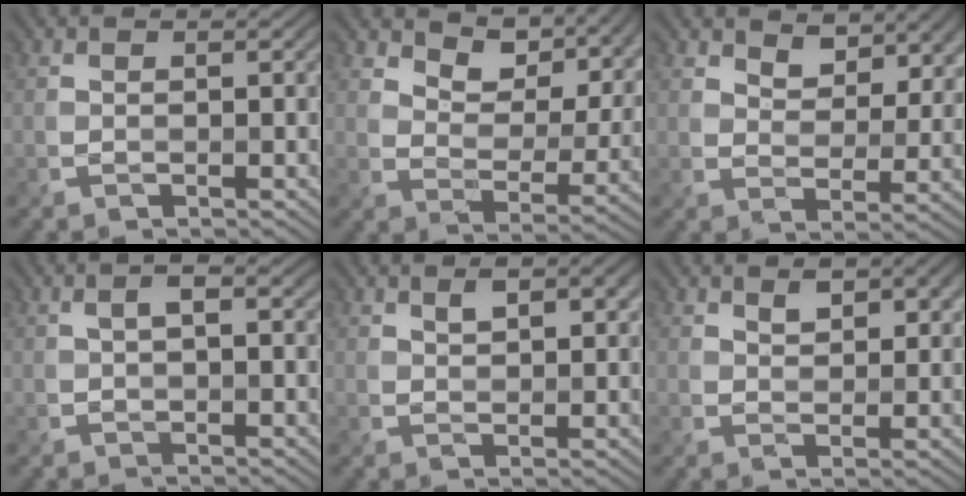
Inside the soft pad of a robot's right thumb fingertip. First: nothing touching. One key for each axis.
{"total": 10.2, "fx": 6.2, "fy": 5.3, "fz": 6.1, "tx": -0.111, "ty": -0.001, "tz": 0.099}
{"total": 6.1, "fx": 4.2, "fy": 3.3, "fz": 2.9, "tx": -0.056, "ty": -0.008, "tz": 0.070}
{"total": 2.3, "fx": 0.5, "fy": 0.8, "fz": 2.1, "tx": -0.041, "ty": 0.005, "tz": 0.008}
{"total": 3.3, "fx": 1.8, "fy": 1.5, "fz": 2.3, "tx": -0.044, "ty": 0.002, "tz": 0.036}
{"total": 3.1, "fx": 1.9, "fy": 1.7, "fz": 1.8, "tx": -0.030, "ty": -0.005, "tz": 0.034}